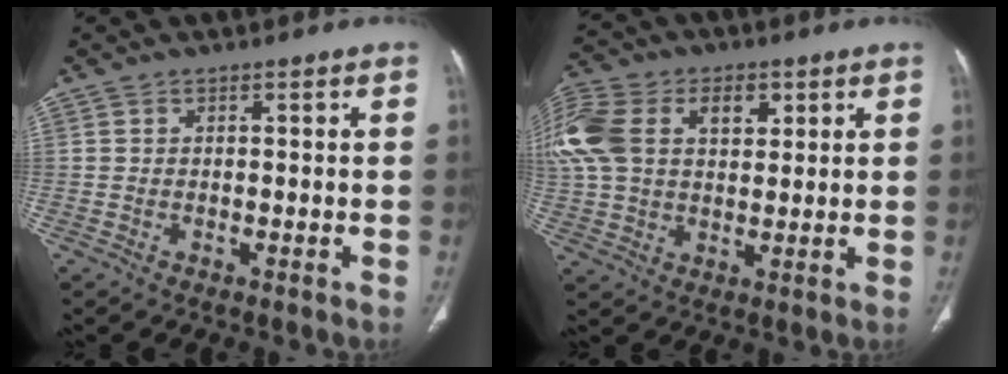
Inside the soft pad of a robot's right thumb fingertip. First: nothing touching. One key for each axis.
{"total": 21.4, "fx": 7.0, "fy": 14.2, "fz": 14.3, "tx": -0.317, "ty": 0.038, "tz": 0.128}